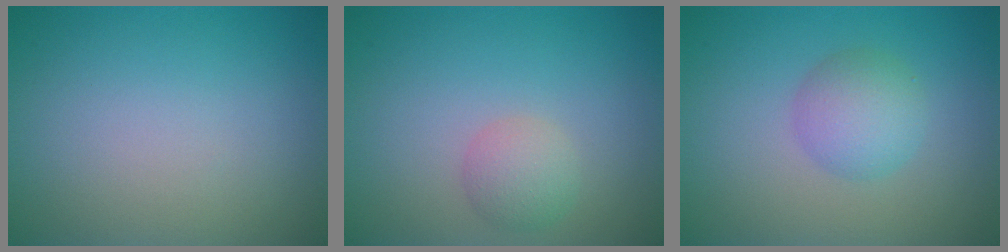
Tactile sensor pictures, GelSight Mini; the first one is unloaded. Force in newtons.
{"total": 2.1, "press": 2.1, "slide": 0.2}
{"total": 3.2, "press": 3.2, "slide": 0.0}